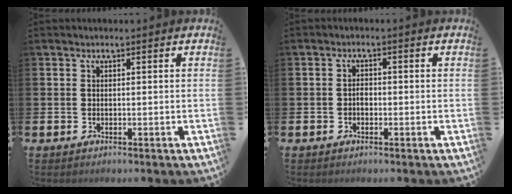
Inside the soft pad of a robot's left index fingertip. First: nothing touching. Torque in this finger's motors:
{"motor_torque": [-0.01, 0.06, 0.01, 0.00]}